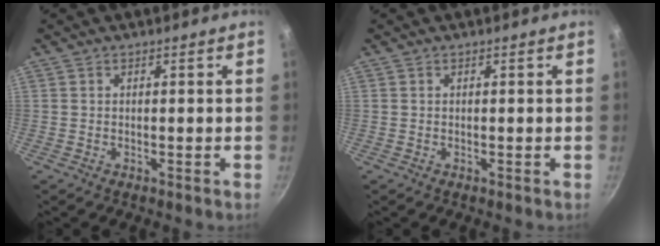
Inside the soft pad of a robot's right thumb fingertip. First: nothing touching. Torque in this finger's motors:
{"motor_torque": [-0.14, 0.14, -0.33, -0.06, 0.00]}